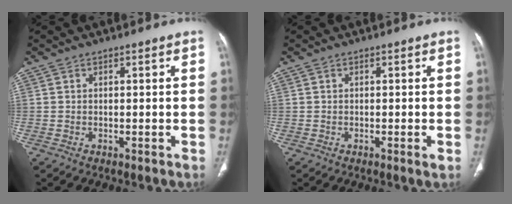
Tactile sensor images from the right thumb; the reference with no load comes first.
{"total": 0.9, "force": [-0.2, 0.0, 0.9], "torque": [-0.012, -0.004, -0.005]}